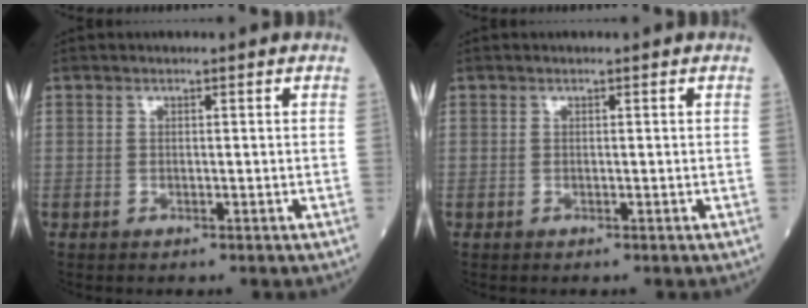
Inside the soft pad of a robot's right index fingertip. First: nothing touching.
{"total": 0.0}